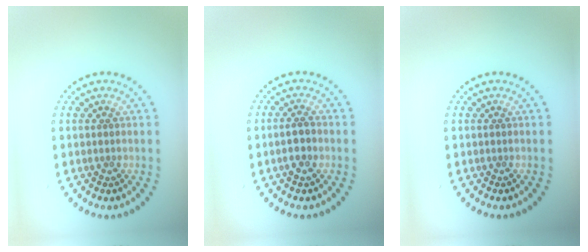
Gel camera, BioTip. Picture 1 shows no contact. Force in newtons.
{"total": 2.1, "press": 2.1, "slide": 0.6}
{"total": 0.0}